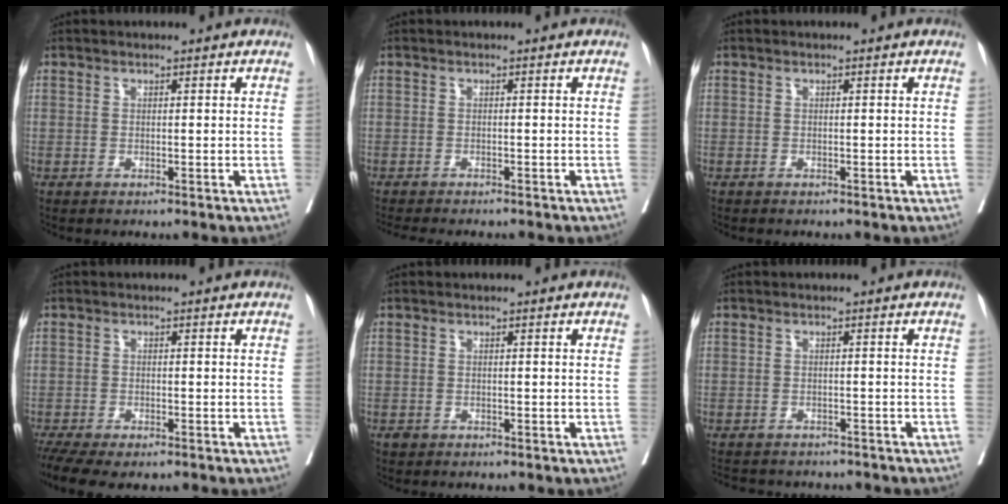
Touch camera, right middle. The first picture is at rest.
{"total": 7.1, "force": [-6.3, 1.2, 3.0], "torque": [-0.034, -0.007, -0.088]}
{"total": 0.0}
{"total": 8.0, "force": [-6.2, 2.6, 4.5], "torque": [-0.081, -0.007, -0.098]}
{"total": 0.7, "force": [-0.5, 0.5, 0.1], "torque": [-0.005, 0.002, -0.008]}
{"total": 9.9, "force": [-8.9, 3.2, 2.9], "torque": [-0.054, 0.000, -0.106]}